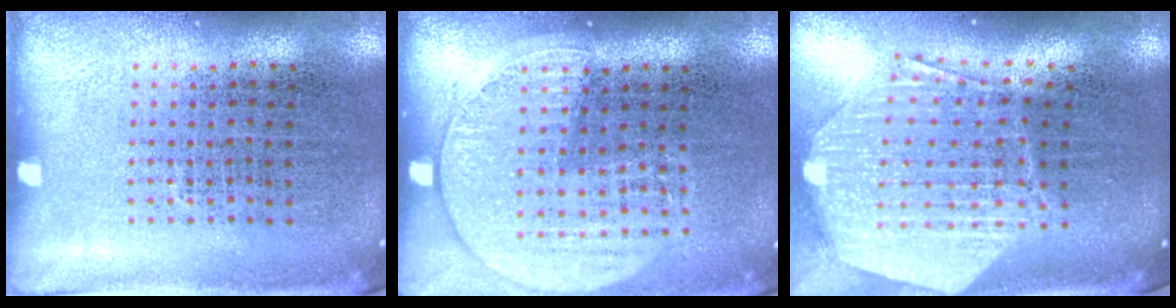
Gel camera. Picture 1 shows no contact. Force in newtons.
{"total": 1.5, "press": 1.4, "slide": 0.6}
{"total": 2.9, "press": 2.3, "slide": 1.8}